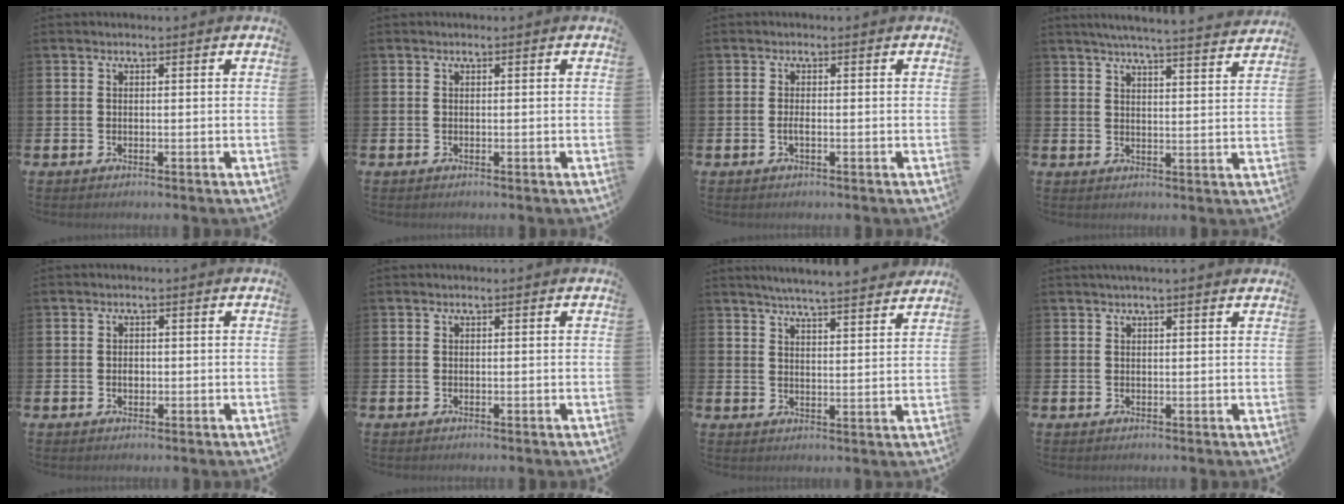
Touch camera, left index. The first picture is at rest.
{"total": 0.0}
{"total": 0.9, "force": [-0.3, 0.2, 0.8], "torque": [-0.023, 0.001, -0.004]}
{"total": 5.5, "force": [5.3, -0.6, 1.2], "torque": [-0.038, -0.030, 0.093]}
{"total": 1.1, "force": [-0.1, 0.9, 0.7], "torque": [-0.005, 0.003, -0.005]}
{"total": 0.0}
{"total": 5.5, "force": [5.4, -0.5, 0.9], "torque": [-0.033, -0.033, 0.095]}
{"total": 1.5, "force": [1.4, -0.1, 0.6], "torque": [-0.012, -0.001, 0.025]}